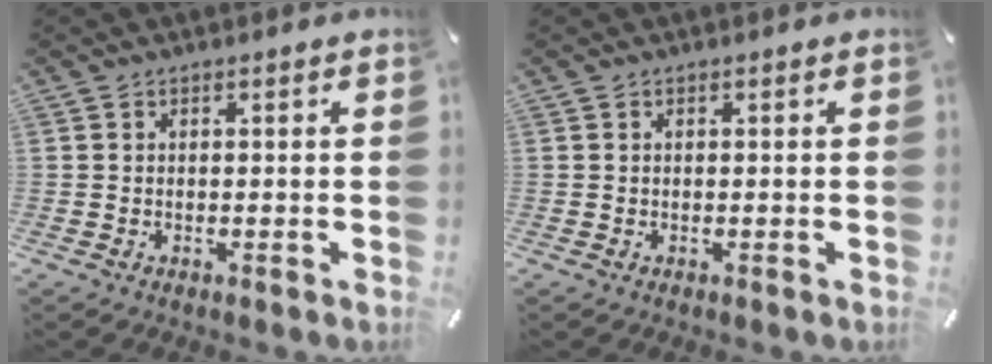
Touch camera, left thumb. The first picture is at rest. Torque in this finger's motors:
{"motor_torque": [-0.10, -0.02, -0.03, 0.02, -0.02]}